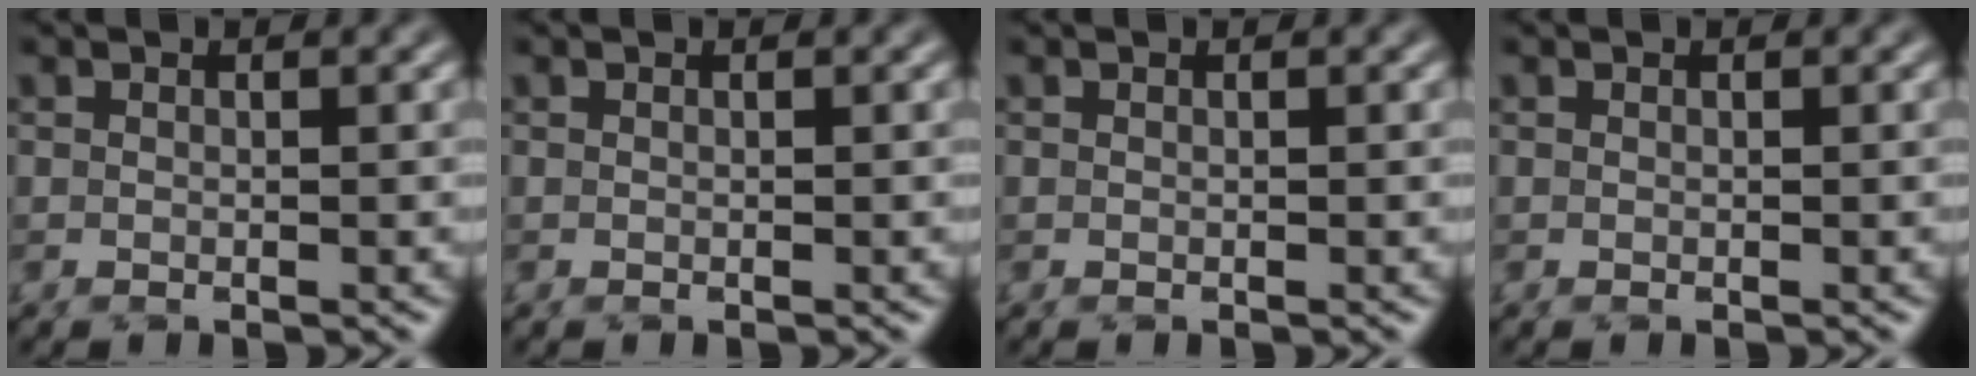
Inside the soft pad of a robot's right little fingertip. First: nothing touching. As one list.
[{"total": 0.0}, {"total": 0.0}, {"total": 0.0}]